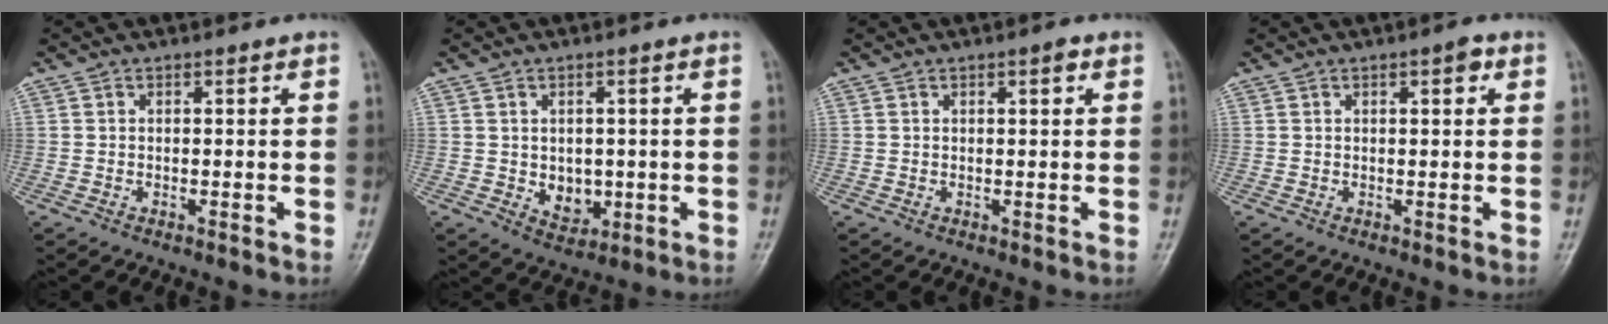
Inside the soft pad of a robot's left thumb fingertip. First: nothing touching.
{"total": 5.0, "force": [-0.4, 3.8, 3.2], "torque": [-0.025, -0.006, 0.007]}
{"total": 1.6, "force": [0.8, 0.4, 1.3], "torque": [-0.019, 0.000, 0.010]}
{"total": 2.2, "force": [1.0, 0.8, 1.8], "torque": [-0.023, 0.000, 0.012]}